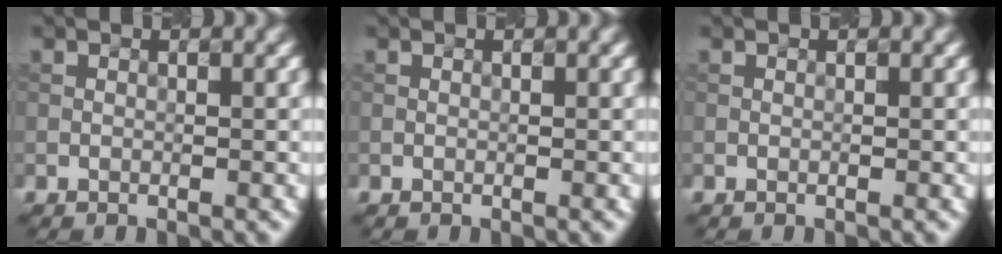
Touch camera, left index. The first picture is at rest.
{"total": 0.0}
{"total": 0.0}